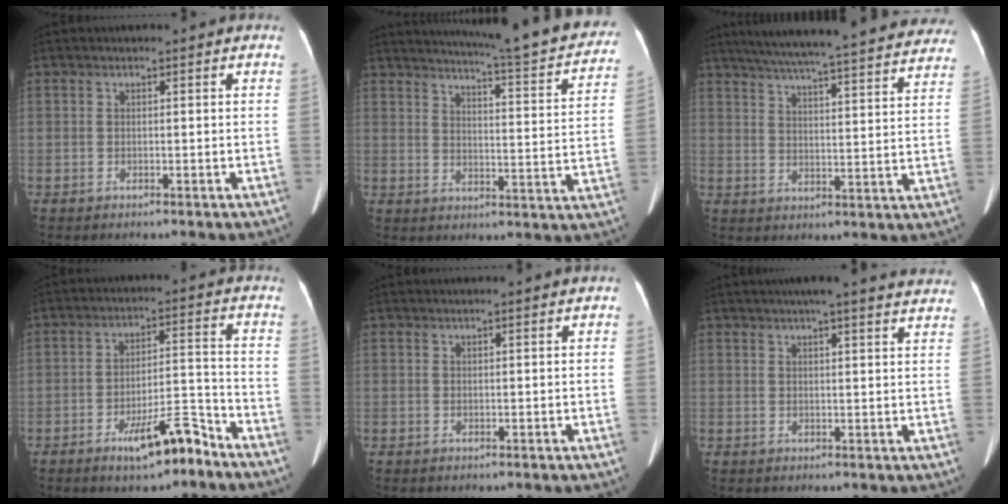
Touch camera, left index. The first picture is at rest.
{"total": 21.8, "force": [19.8, 1.6, 9.1], "torque": [-0.124, -0.053, 0.236]}
{"total": 33.0, "force": [29.5, 3.9, 14.2], "torque": [-0.233, -0.033, 0.361]}
{"total": 8.3, "force": [-5.9, 1.8, 5.6], "torque": [-0.089, 0.007, -0.093]}
{"total": 0.5, "force": [0.2, 0.0, 0.5], "torque": [-0.006, 0.004, 0.005]}
{"total": 15.4, "force": [13.7, 1.2, 6.9], "torque": [-0.088, 0.017, 0.155]}